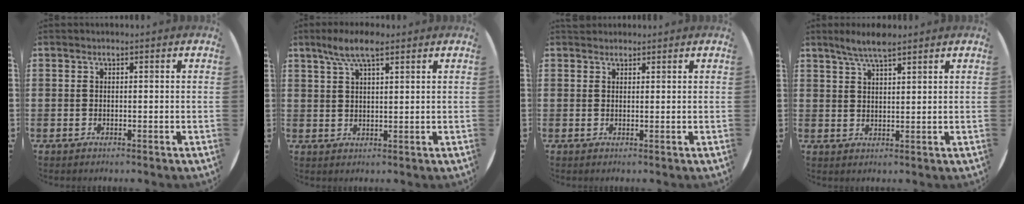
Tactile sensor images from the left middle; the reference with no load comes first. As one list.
[{"total": 5.5, "force": [3.7, 1.5, 3.8], "torque": [-0.072, 0.004, 0.064]}, {"total": 0.9, "force": [0.9, 0.3, -0.2], "torque": [0.012, 0.001, 0.015]}, {"total": 4.2, "force": [3.5, 0.6, 2.2], "torque": [-0.050, -0.001, 0.061]}]